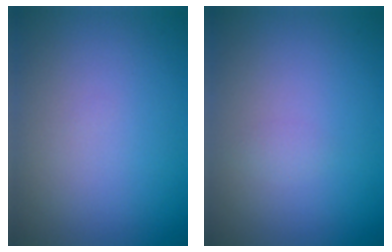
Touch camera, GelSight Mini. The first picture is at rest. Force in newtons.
{"total": 0.6, "press": 0.6, "slide": 0.1}